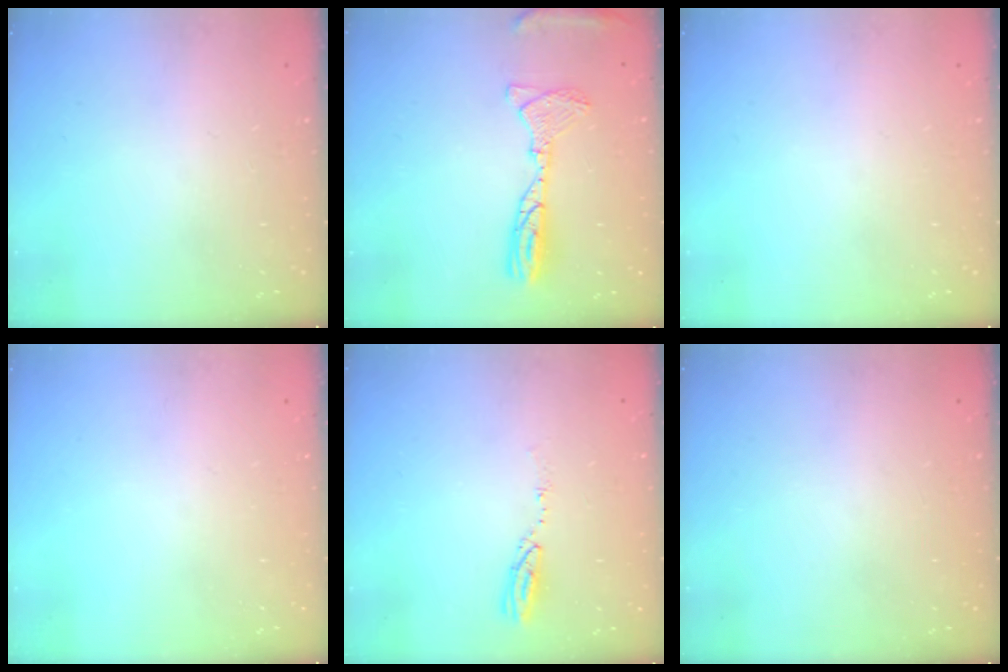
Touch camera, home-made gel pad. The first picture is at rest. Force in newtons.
{"total": 15.3, "press": 13.3, "slide": 7.6}
{"total": 0.0}
{"total": 0.0}
{"total": 3.7, "press": 3.7, "slide": 0.2}
{"total": 0.0}